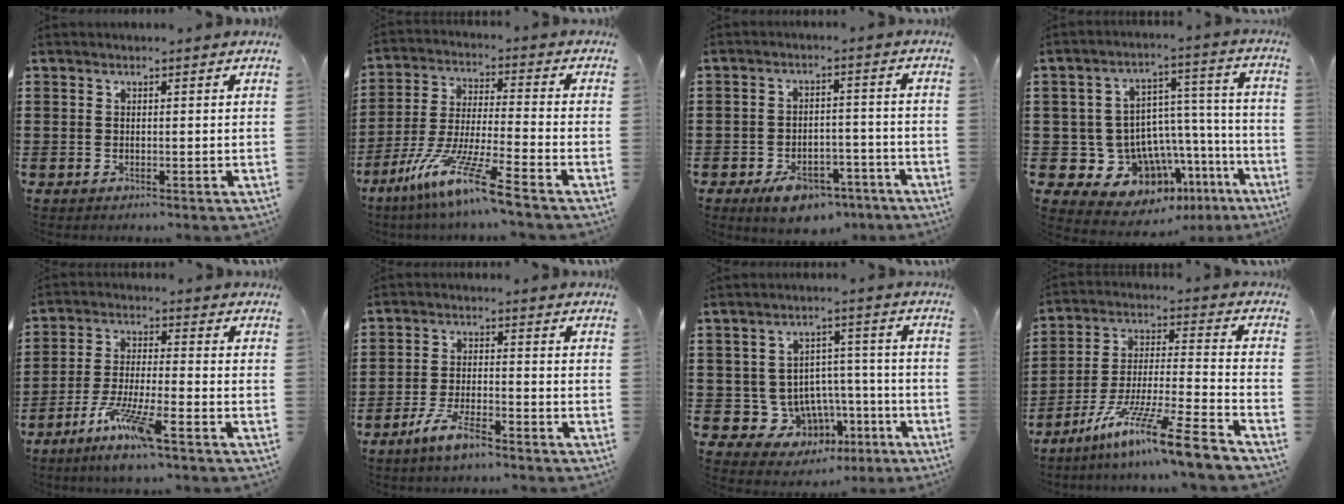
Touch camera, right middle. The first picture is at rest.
{"total": 11.5, "force": [-8.6, -0.1, 7.7], "torque": [-0.164, -0.007, -0.170]}
{"total": 6.0, "force": [-4.6, 2.7, 2.7], "torque": [-0.053, 0.014, -0.085]}
{"total": 9.8, "force": [-6.2, 7.2, 2.4], "torque": [-0.061, 0.000, -0.105]}
{"total": 7.8, "force": [-5.5, 0.5, 5.6], "torque": [-0.111, -0.009, -0.103]}
{"total": 5.6, "force": [-4.2, 1.0, 3.5], "torque": [-0.076, -0.004, -0.081]}
{"total": 6.7, "force": [-2.4, 6.1, 1.5], "torque": [-0.042, 0.006, -0.033]}
{"total": 12.9, "force": [-10.0, -0.2, 8.1], "torque": [-0.140, 0.012, -0.189]}